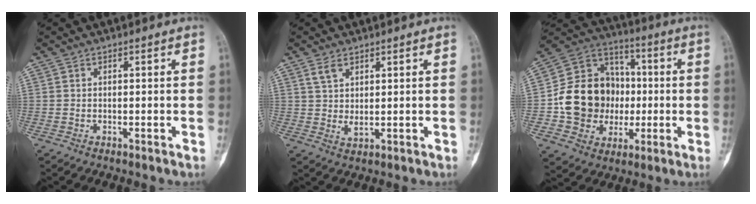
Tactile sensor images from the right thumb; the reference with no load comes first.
{"total": 3.5, "force": [1.8, 1.6, 2.6], "torque": [-0.053, -0.010, 0.042]}
{"total": 18.7, "force": [-1.3, 15.9, 9.6], "torque": [-0.127, 0.036, -0.014]}